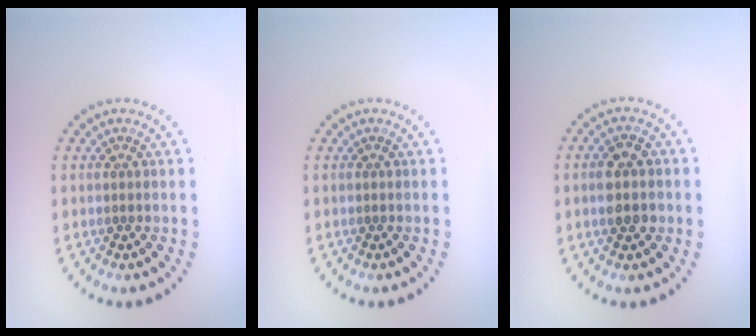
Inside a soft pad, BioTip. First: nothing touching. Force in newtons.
{"total": 0.0}
{"total": 3.1, "press": 3.1, "slide": 0.2}